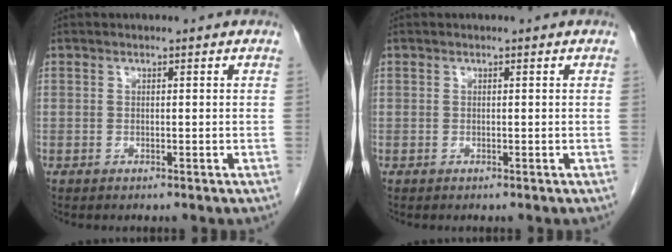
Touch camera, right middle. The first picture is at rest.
{"total": 0.0}